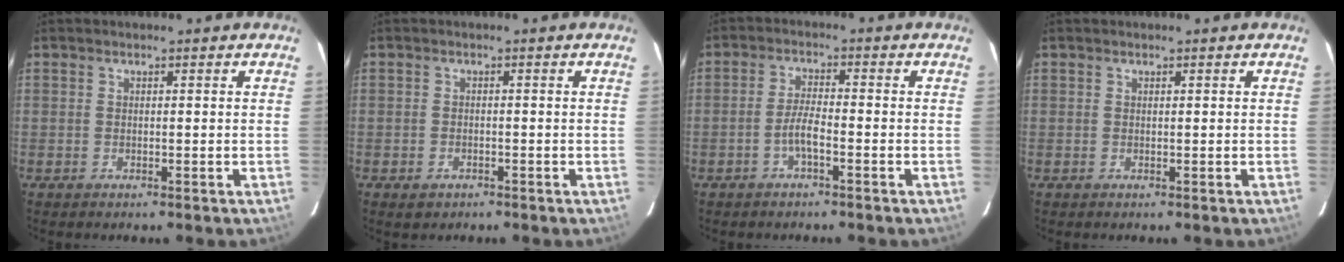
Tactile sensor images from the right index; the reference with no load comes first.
{"total": 2.0, "force": [-1.1, 1.5, 0.7], "torque": [-0.015, 0.000, -0.013]}
{"total": 3.5, "force": [-1.8, 0.6, 3.0], "torque": [-0.066, 0.004, -0.036]}
{"total": 0.0}